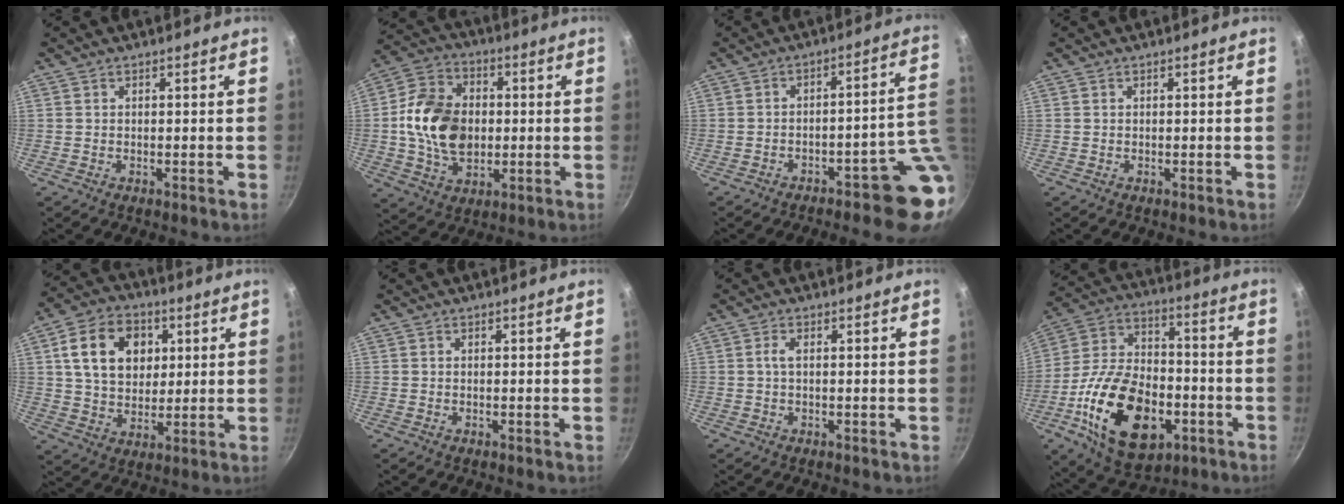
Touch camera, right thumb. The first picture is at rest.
{"total": 15.6, "force": [0.0, 11.3, 10.9], "torque": [-0.174, 0.013, -0.005]}
{"total": 10.7, "force": [-3.6, 3.5, 9.4], "torque": [-0.071, 0.041, -0.045]}
{"total": 0.0}
{"total": 14.5, "force": [3.9, 10.8, 8.8], "torque": [-0.126, 0.002, 0.062]}
{"total": 0.0}
{"total": 1.5, "force": [0.1, 0.5, 1.4], "torque": [-0.034, 0.004, 0.001]}
{"total": 25.1, "force": [-8.0, 15.3, 18.2], "torque": [-0.303, 0.037, -0.129]}